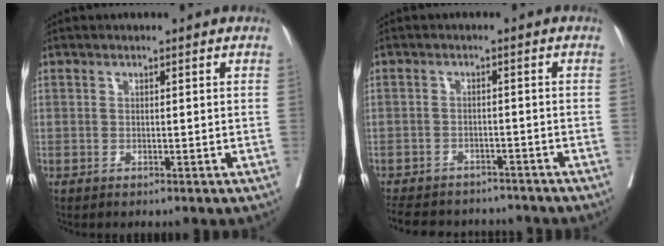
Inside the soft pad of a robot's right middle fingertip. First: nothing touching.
{"total": 13.4, "force": [-11.9, 4.9, 3.9], "torque": [-0.087, 0.005, -0.153]}